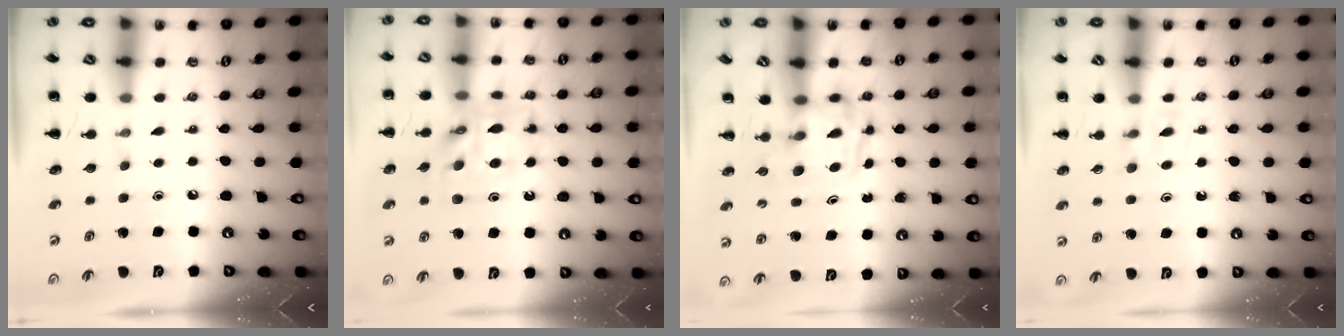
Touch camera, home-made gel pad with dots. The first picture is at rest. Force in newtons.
{"total": 12.9, "press": 12.5, "slide": 3.6}
{"total": 3.4, "press": 3.4, "slide": 0.3}
{"total": 3.9, "press": 3.6, "slide": 1.5}